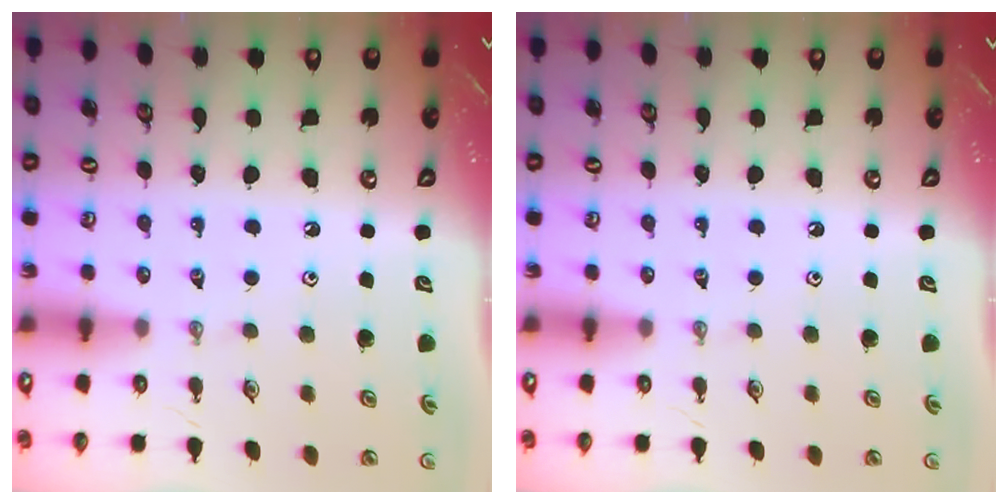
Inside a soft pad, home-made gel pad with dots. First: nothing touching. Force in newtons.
{"total": 0.0}